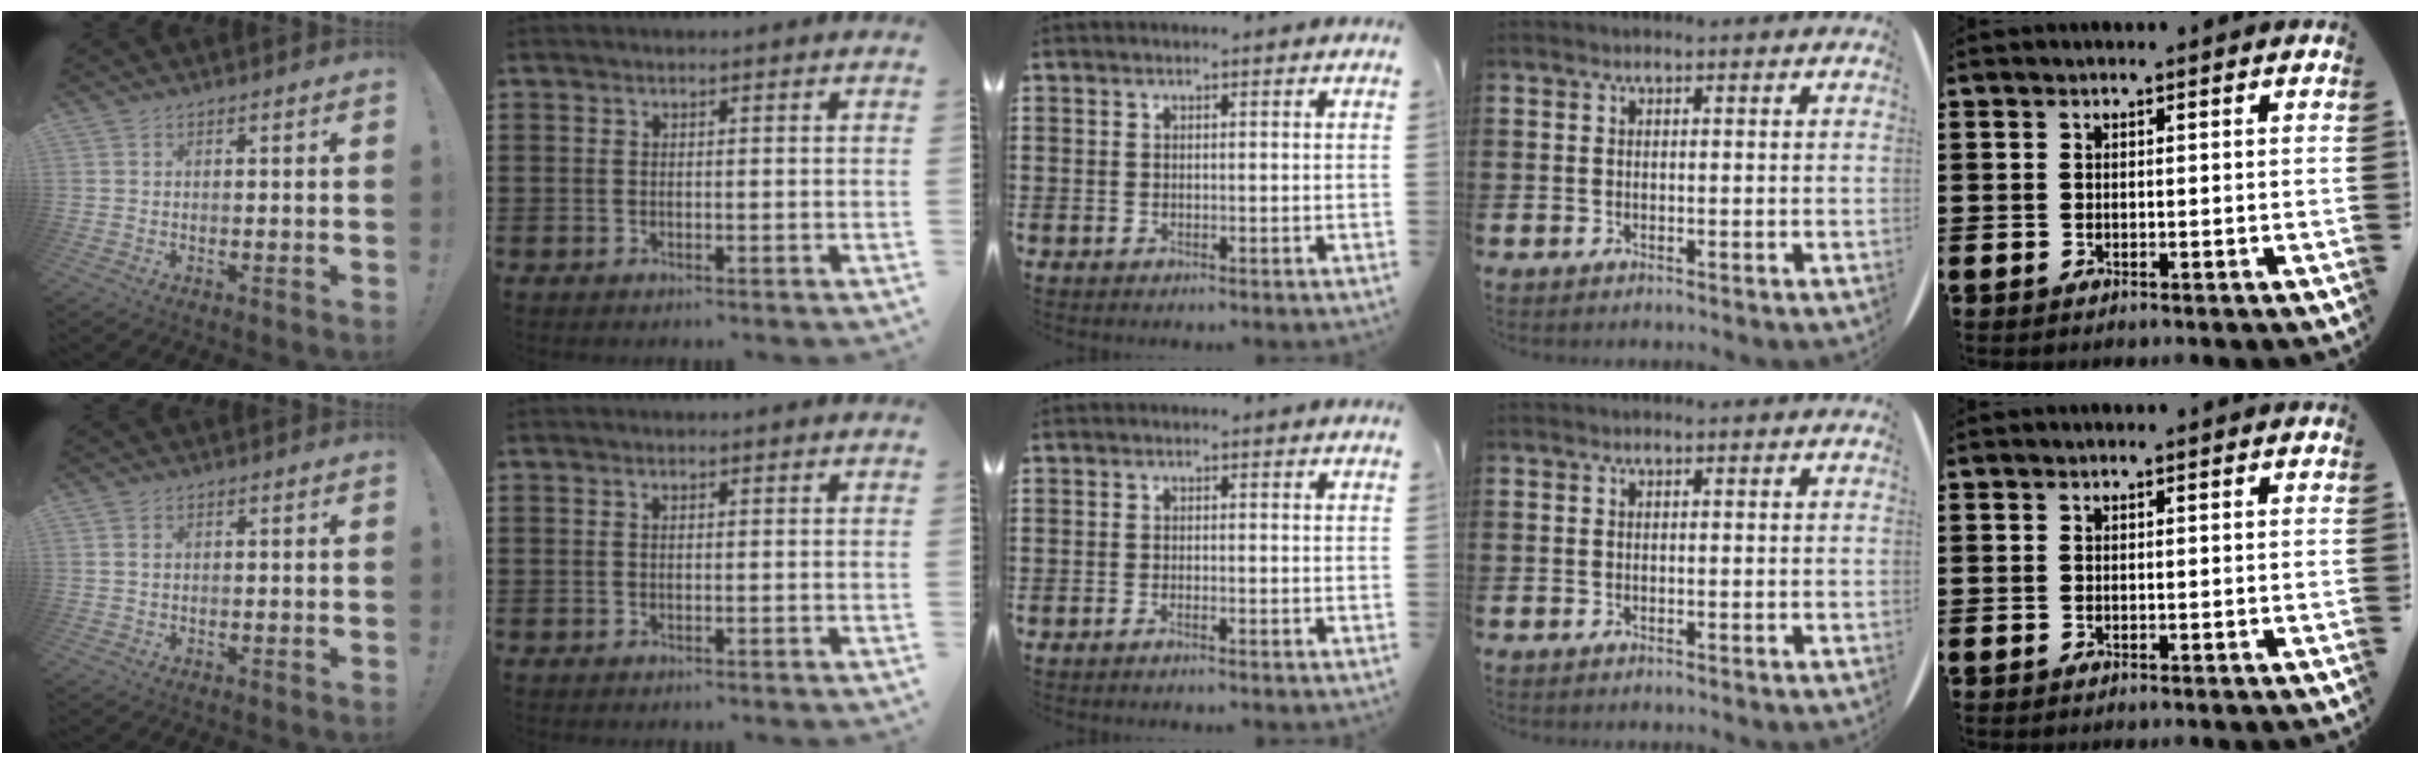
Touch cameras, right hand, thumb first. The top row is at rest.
{"thumb": {"total": 1.1, "force": [0.4, 0.8, 0.7], "torque": [-0.021, 0.006, 0.009]}, "index": {"total": 0.6, "force": [0.2, 0.2, 0.5], "torque": [-0.011, 0.001, 0.004]}, "middle": {"total": 0.8, "force": [-0.6, 0.0, 0.6], "torque": [-0.010, -0.003, -0.010]}}